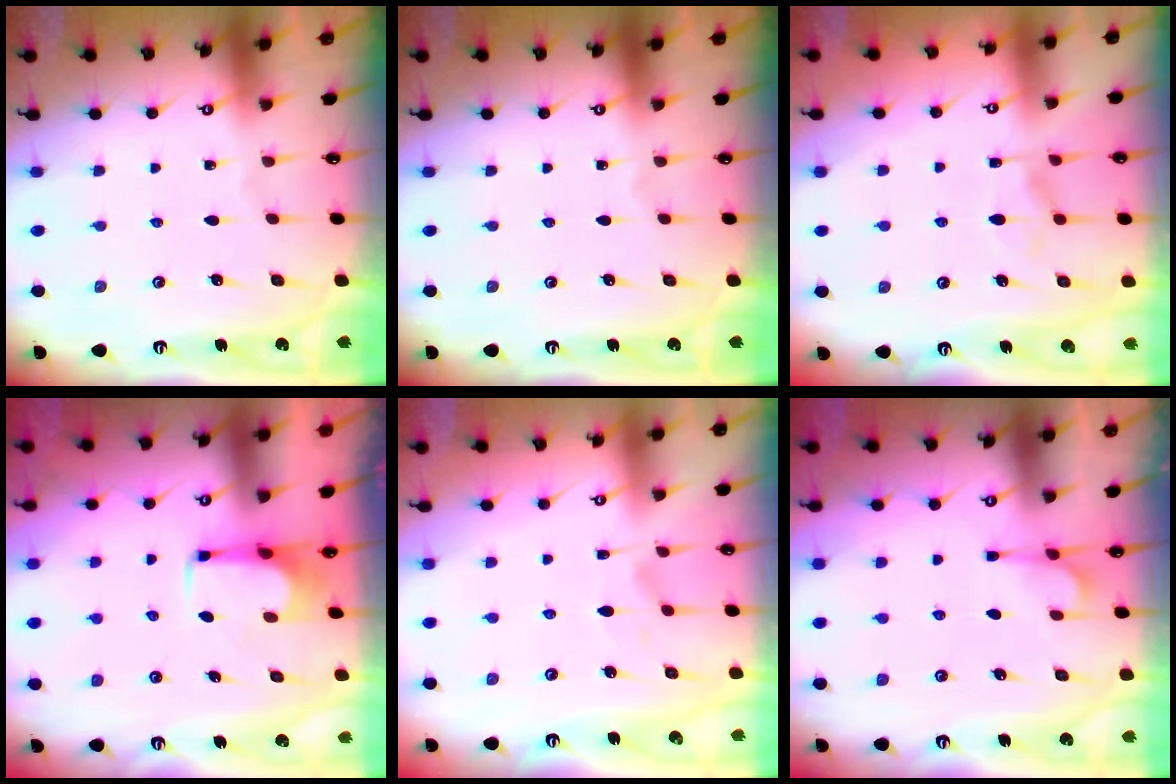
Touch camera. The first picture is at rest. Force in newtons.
{"total": 0.0}
{"total": 1.5, "press": 0.2, "slide": 1.5}
{"total": 0.0}
{"total": 2.0, "press": 1.6, "slide": 1.2}
{"total": 1.8, "press": 1.4, "slide": 1.1}